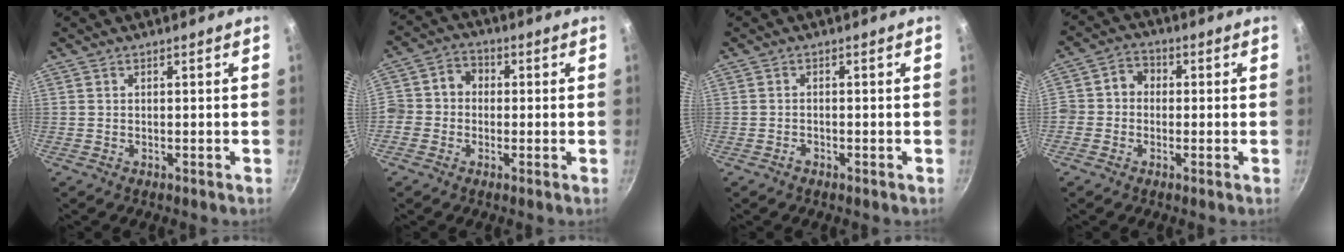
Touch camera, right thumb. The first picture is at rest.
{"total": 6.2, "force": [-0.8, 5.6, 2.6], "torque": [-0.015, 0.019, -0.033]}
{"total": 0.9, "force": [-0.7, 0.3, 0.4], "torque": [-0.010, 0.007, -0.017]}
{"total": 4.7, "force": [-0.5, 4.3, 2.0], "torque": [-0.005, 0.011, -0.025]}